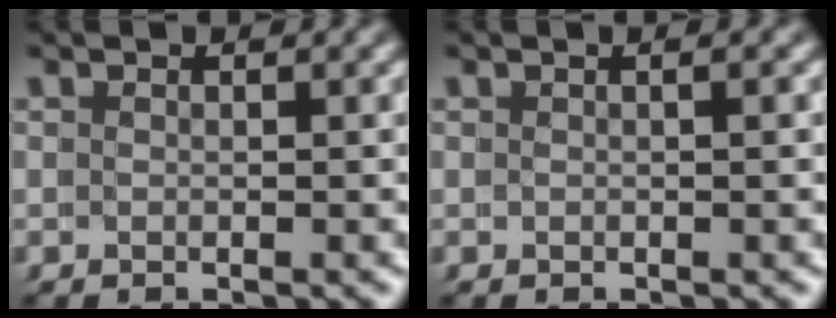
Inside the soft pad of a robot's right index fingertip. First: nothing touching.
{"total": 0.8, "force": [0.1, -0.8, 0.2], "torque": [-0.001, 0.002, 0.004]}